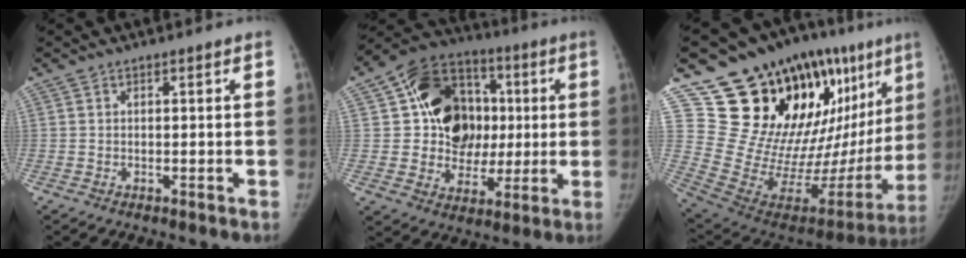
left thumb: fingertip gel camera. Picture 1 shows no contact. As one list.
[{"total": 19.4, "force": [2.9, 15.9, 10.7], "torque": [-0.113, 0.018, 0.056]}, {"total": 32.4, "force": [18.5, 13.4, 23.1], "torque": [-0.305, -0.062, 0.303]}]